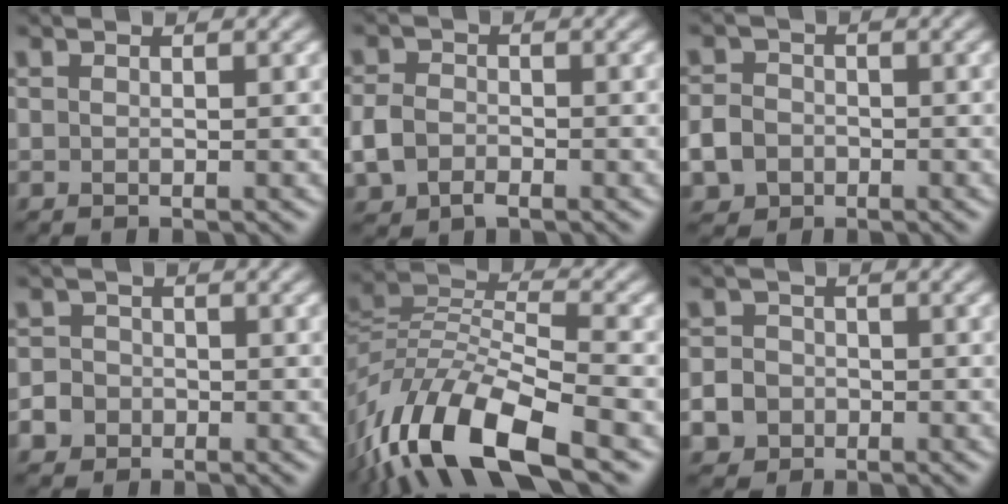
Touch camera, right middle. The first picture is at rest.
{"total": 3.0, "force": [-1.1, 2.2, 1.6], "torque": [-0.034, -0.003, -0.027]}
{"total": 6.3, "force": [-2.9, 5.1, 2.2], "torque": [-0.043, -0.020, -0.070]}
{"total": 4.3, "force": [-2.2, 3.5, 1.1], "torque": [-0.008, -0.007, -0.051]}
{"total": 12.1, "force": [-6.8, 4.9, 8.8], "torque": [-0.170, -0.003, -0.140]}
{"total": 7.6, "force": [-3.8, 6.3, 2.0], "torque": [-0.051, -0.025, -0.086]}